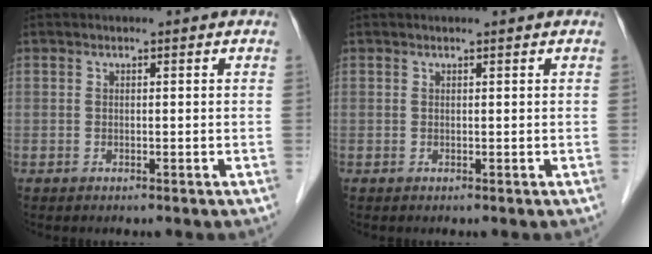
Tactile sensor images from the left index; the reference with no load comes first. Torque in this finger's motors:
{"motor_torque": [0.15, -0.07, 0.01, 0.02]}